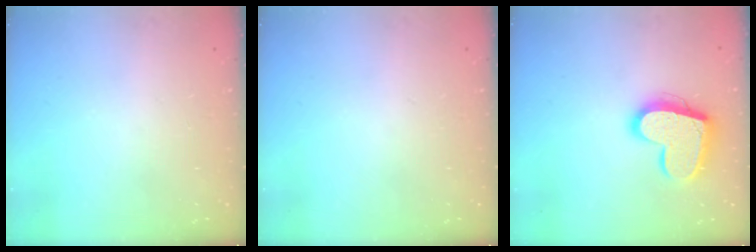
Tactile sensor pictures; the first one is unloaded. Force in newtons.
{"total": 0.0}
{"total": 15.9, "press": 15.9, "slide": 0.9}